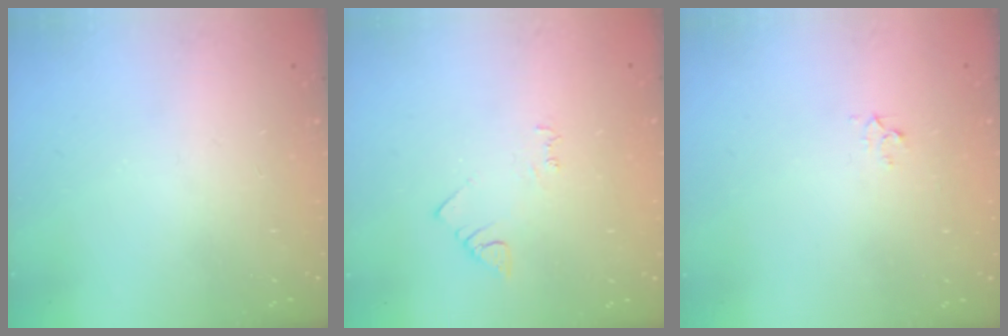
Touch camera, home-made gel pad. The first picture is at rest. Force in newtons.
{"total": 4.2, "press": 4.1, "slide": 0.6}
{"total": 2.3, "press": 2.3, "slide": 0.2}